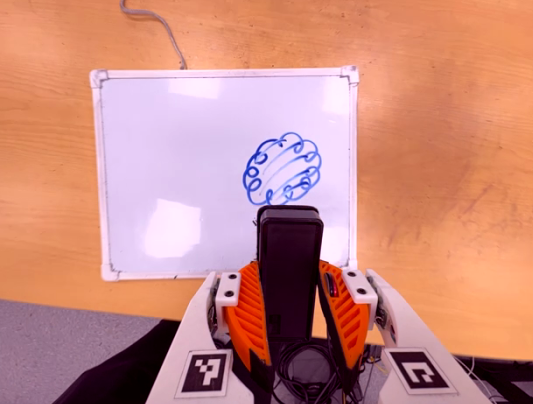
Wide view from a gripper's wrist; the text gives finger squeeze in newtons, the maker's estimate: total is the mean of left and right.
{"total": 5.4, "left": 3.3, "right": 7.4}